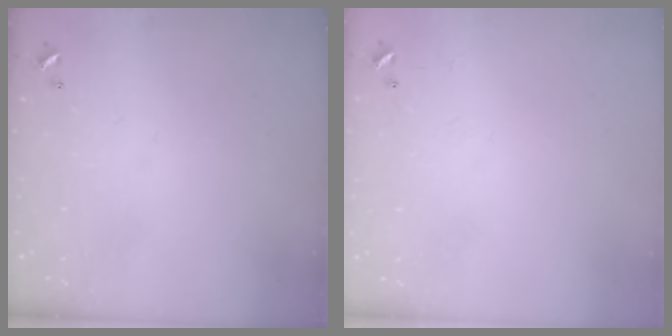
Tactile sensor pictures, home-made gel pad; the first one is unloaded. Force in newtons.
{"total": 8.1, "press": 8.0, "slide": 0.8}